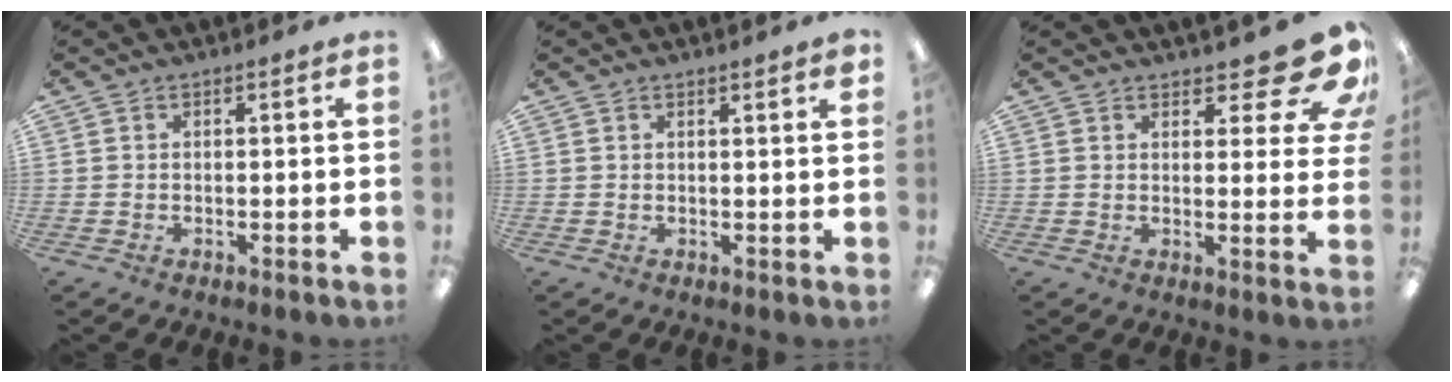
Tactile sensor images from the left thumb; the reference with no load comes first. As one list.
[{"total": 1.5, "force": [1.3, -0.1, 0.6], "torque": [-0.005, -0.005, 0.023]}, {"total": 10.5, "force": [8.0, 3.2, 6.0], "torque": [-0.068, -0.058, 0.139]}]